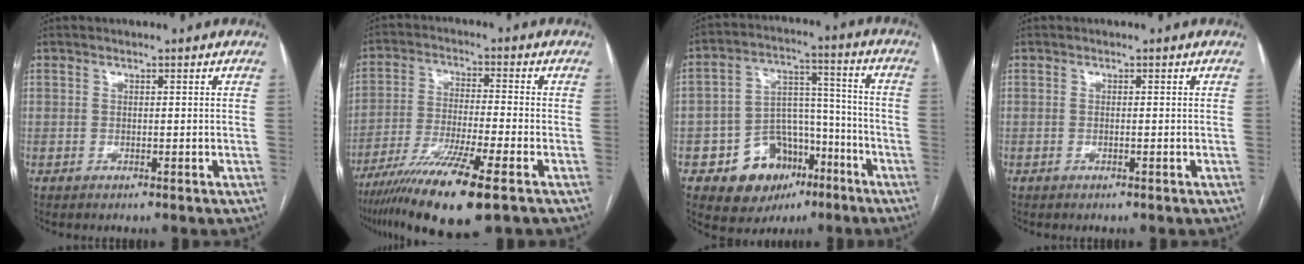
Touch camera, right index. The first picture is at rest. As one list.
[{"total": 13.7, "force": [-8.5, 0.4, 10.7], "torque": [-0.209, -0.037, -0.153]}, {"total": 12.6, "force": [-6.5, 9.2, 5.6], "torque": [-0.073, 0.043, -0.092]}, {"total": 0.0}]